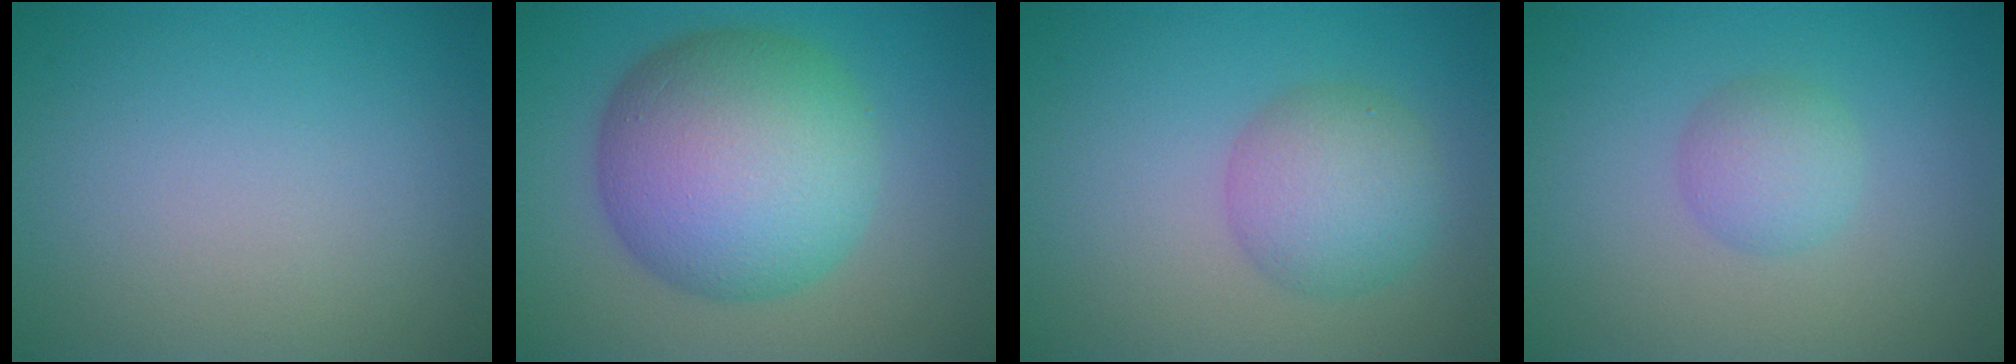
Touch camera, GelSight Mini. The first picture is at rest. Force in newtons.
{"total": 12.4, "press": 12.4, "slide": 0.2}
{"total": 4.5, "press": 4.5, "slide": 0.1}
{"total": 2.4, "press": 2.4, "slide": 0.1}